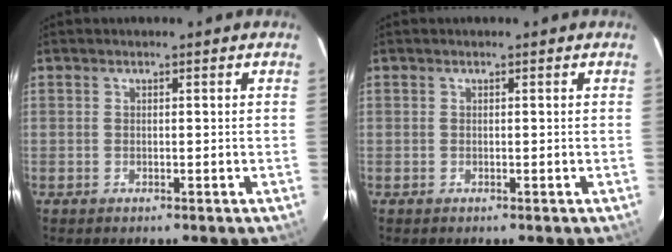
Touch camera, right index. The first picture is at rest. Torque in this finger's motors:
{"motor_torque": [0.00, 0.00, 0.01, 0.00]}